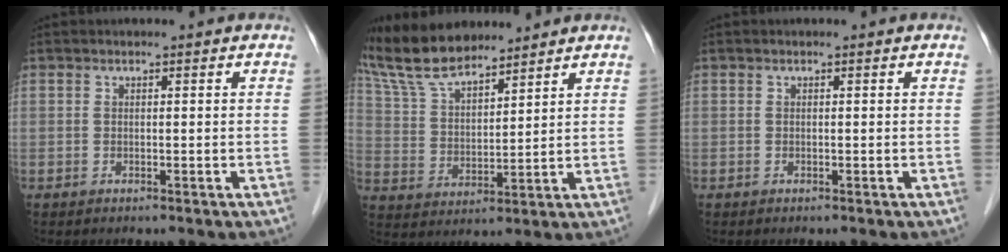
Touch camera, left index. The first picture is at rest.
{"total": 11.1, "force": [10.0, 2.2, 4.5], "torque": [-0.102, 0.020, 0.193]}
{"total": 0.0}